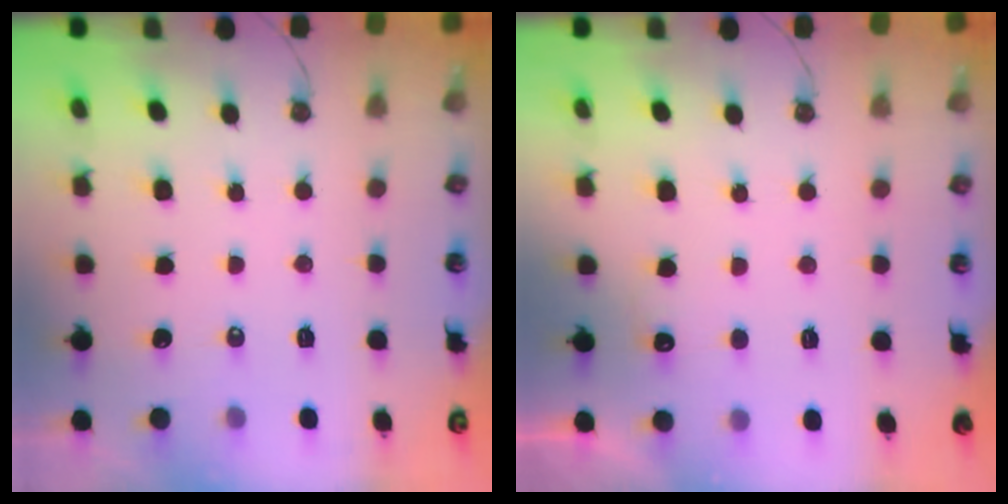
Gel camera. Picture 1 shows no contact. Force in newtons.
{"total": 5.2, "press": 5.0, "slide": 1.2}